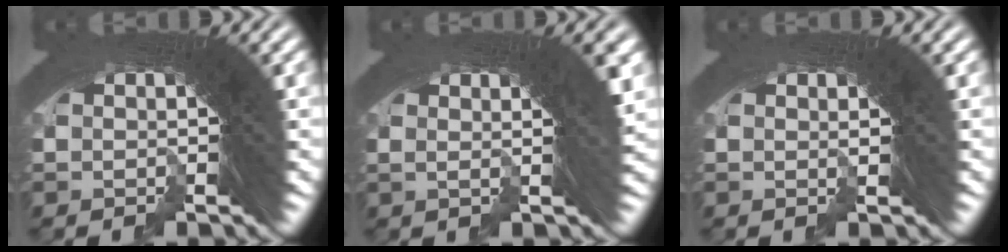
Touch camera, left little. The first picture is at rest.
{"total": 5.1, "force": [1.6, 2.9, 3.9], "torque": [-0.057, 0.021, 0.013]}
{"total": 0.9, "force": [0.2, 0.5, 0.8], "torque": [-0.014, -0.002, 0.003]}